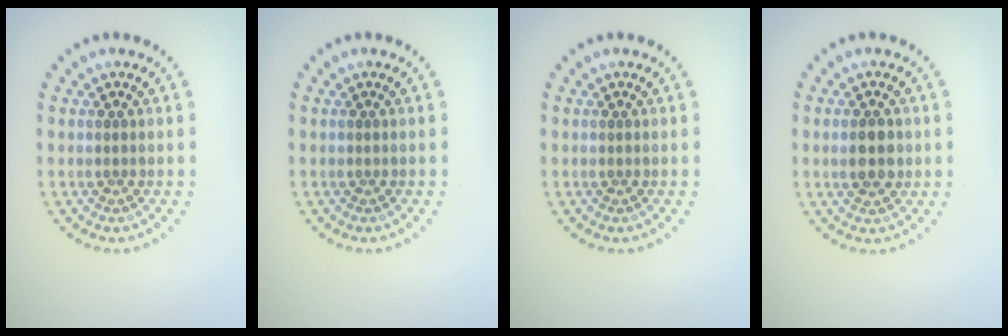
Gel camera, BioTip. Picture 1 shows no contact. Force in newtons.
{"total": 0.0}
{"total": 0.0}
{"total": 2.8, "press": 2.8, "slide": 0.1}